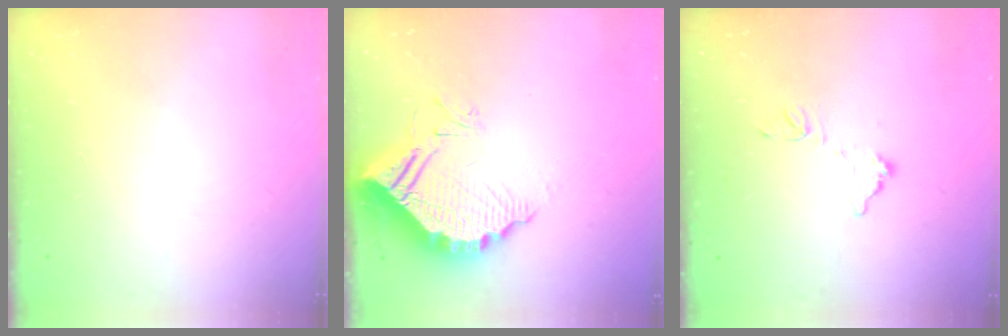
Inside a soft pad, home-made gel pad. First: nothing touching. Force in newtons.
{"total": 14.1, "press": 14.1, "slide": 1.1}
{"total": 7.0, "press": 7.0, "slide": 0.5}